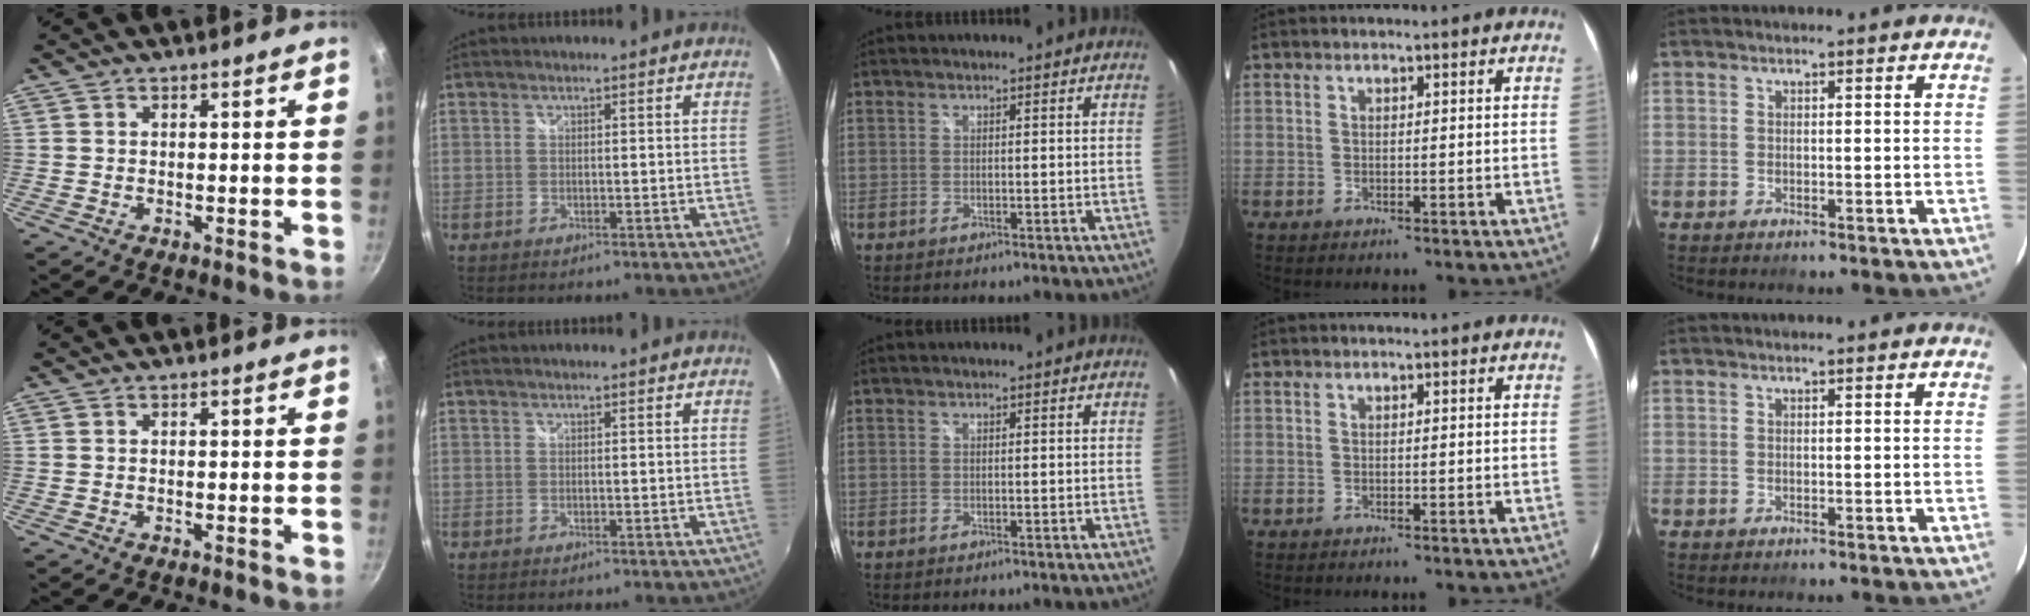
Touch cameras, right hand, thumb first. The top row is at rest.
{}